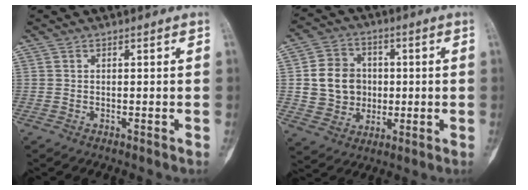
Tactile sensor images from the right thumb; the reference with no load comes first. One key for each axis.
{"total": 11.5, "fx": 0.8, "fy": 10.2, "fz": 5.2, "tx": -0.049, "ty": 0.010, "tz": 0.019}